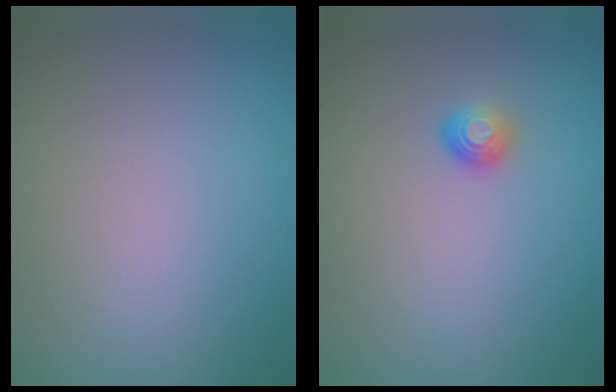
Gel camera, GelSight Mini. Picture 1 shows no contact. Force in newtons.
{"total": 1.1, "press": 1.0, "slide": 0.3}